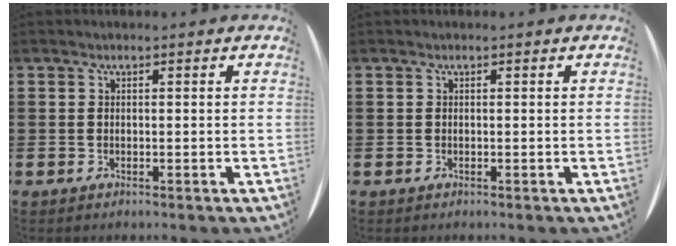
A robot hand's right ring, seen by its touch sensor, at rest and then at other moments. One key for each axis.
{"total": 0.0}